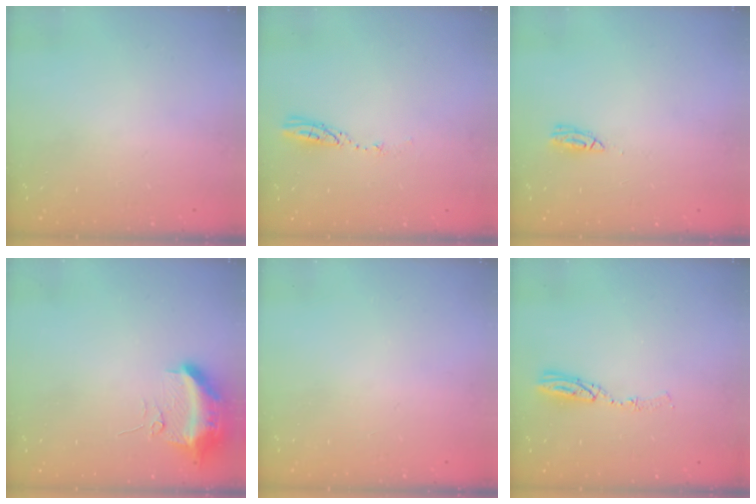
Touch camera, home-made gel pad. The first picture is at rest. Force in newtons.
{"total": 3.7, "press": 3.7, "slide": 0.3}
{"total": 5.4, "press": 5.4, "slide": 0.5}
{"total": 12.3, "press": 10.5, "slide": 6.3}
{"total": 0.0}
{"total": 4.9, "press": 4.9, "slide": 0.5}